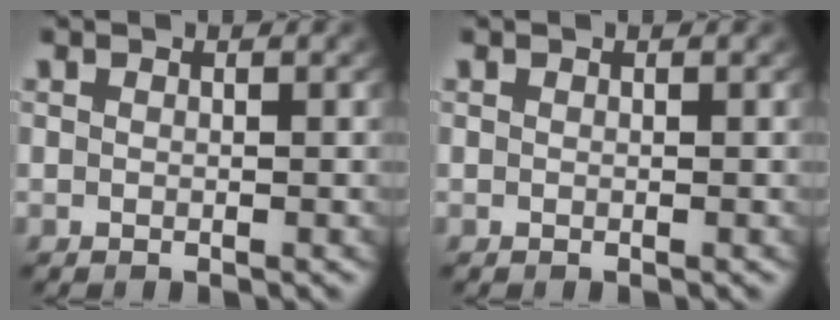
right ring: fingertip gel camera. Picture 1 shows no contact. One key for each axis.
{"total": 0.0}